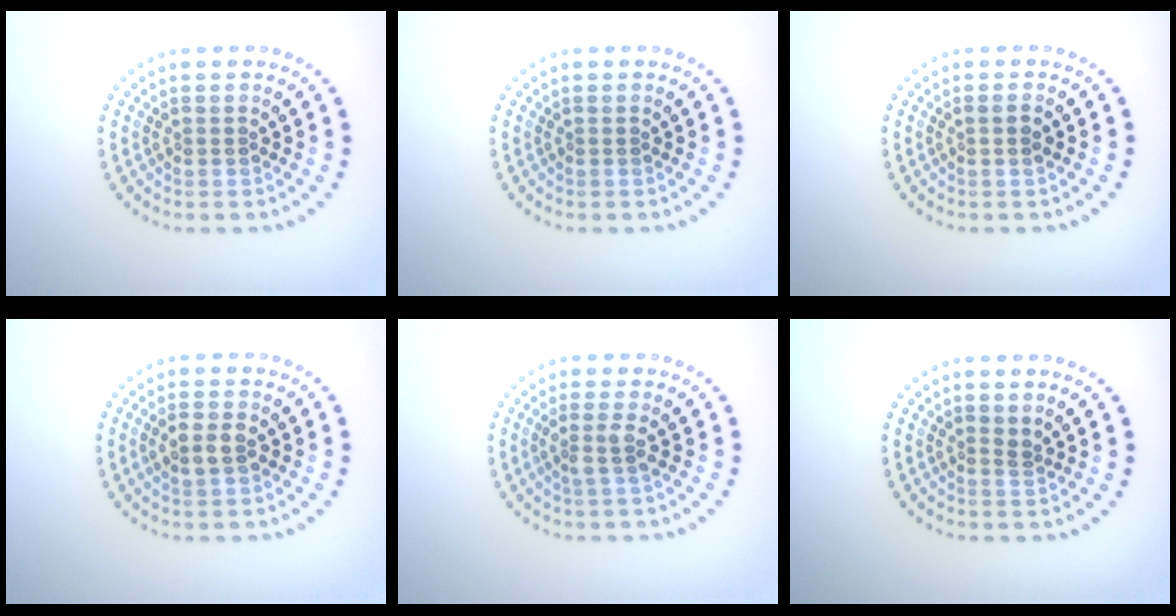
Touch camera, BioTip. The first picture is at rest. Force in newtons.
{"total": 0.0}
{"total": 1.1, "press": 1.0, "slide": 0.5}
{"total": 2.1, "press": 2.1, "slide": 0.2}
{"total": 1.8, "press": 1.3, "slide": 1.2}
{"total": 0.6, "press": 0.4, "slide": 0.5}